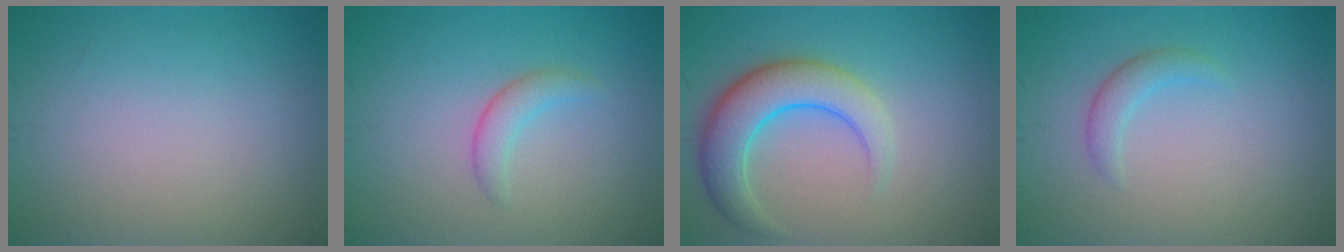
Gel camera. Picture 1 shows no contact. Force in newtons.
{"total": 1.8, "press": 1.8, "slide": 0.1}
{"total": 5.9, "press": 5.9, "slide": 0.3}
{"total": 1.7, "press": 1.7, "slide": 0.2}